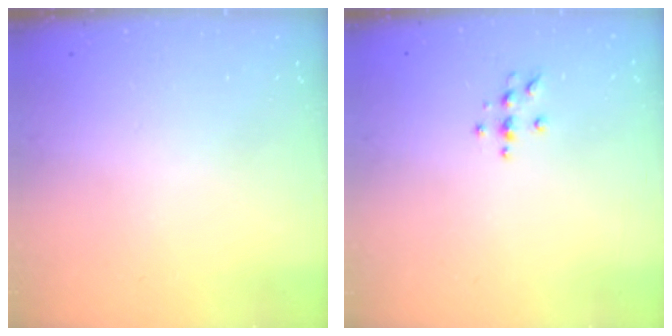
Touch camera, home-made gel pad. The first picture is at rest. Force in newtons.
{"total": 4.0, "press": 4.0, "slide": 0.5}